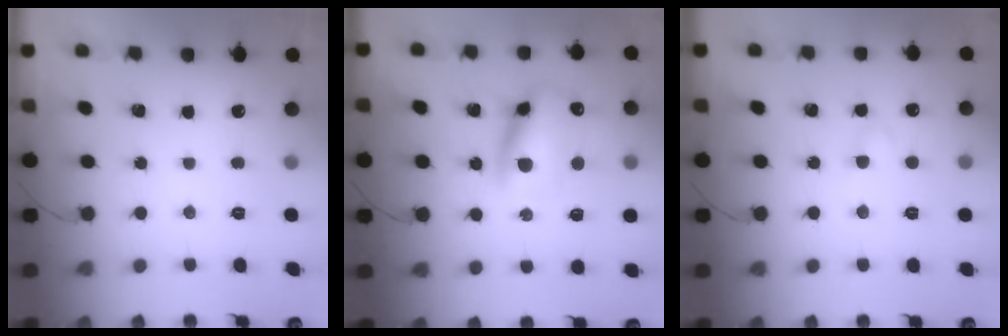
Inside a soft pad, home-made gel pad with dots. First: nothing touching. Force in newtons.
{"total": 12.1, "press": 11.9, "slide": 2.3}
{"total": 2.7, "press": 2.5, "slide": 1.1}